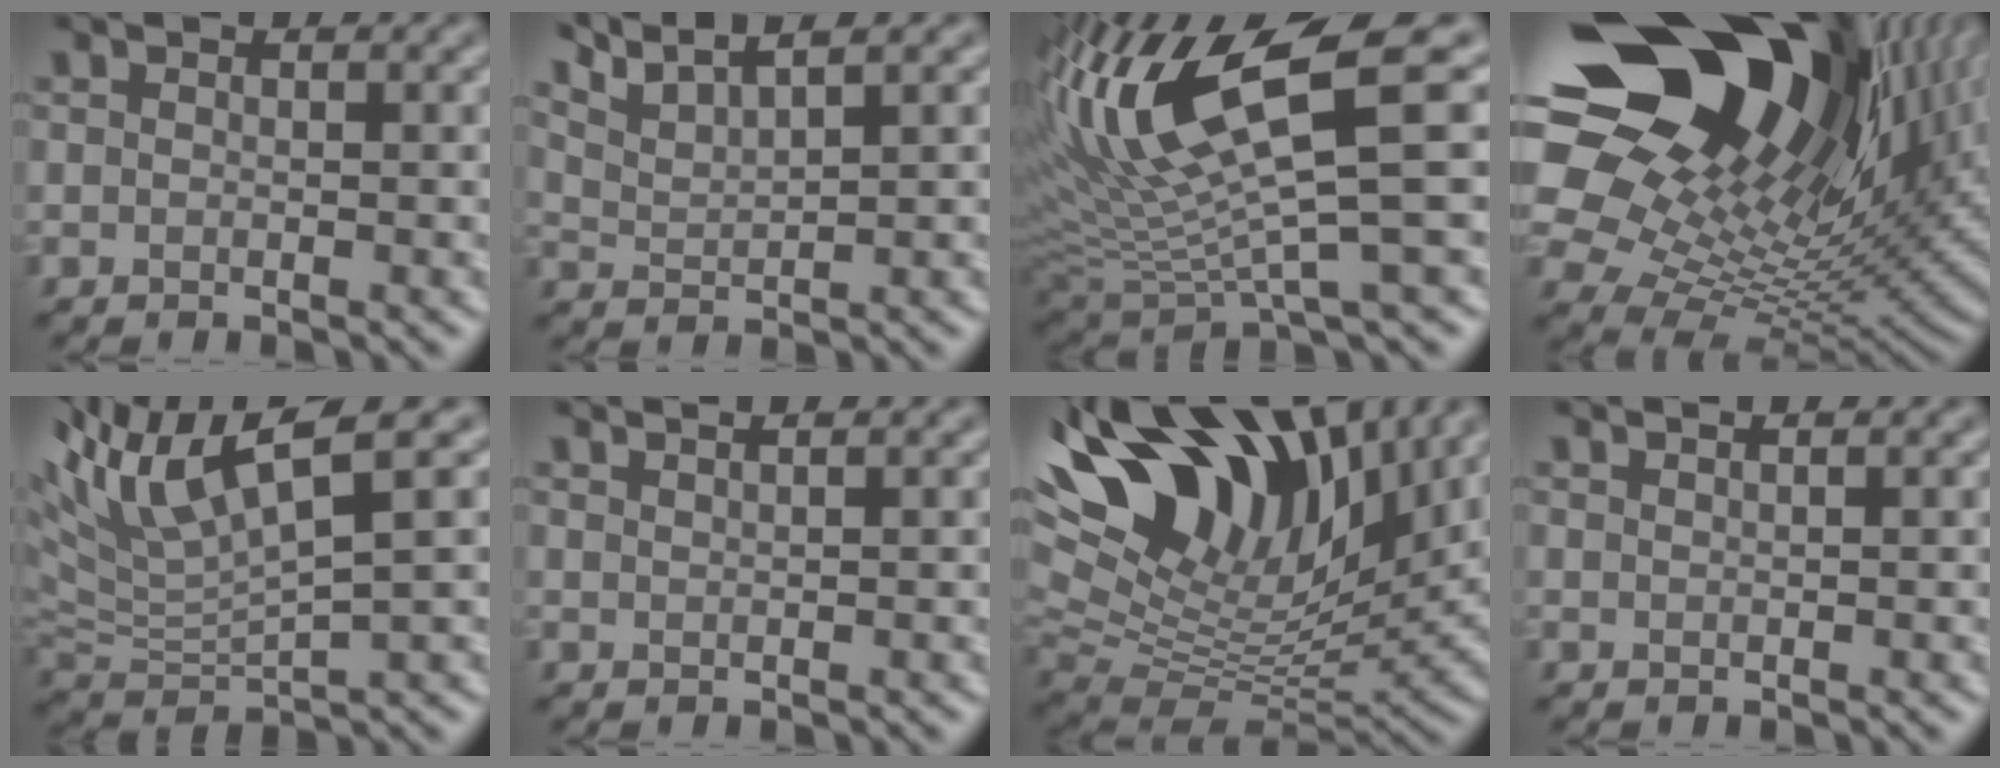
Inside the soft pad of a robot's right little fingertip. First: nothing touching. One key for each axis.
{"total": 4.8, "fx": 4.0, "fy": -2.5, "fz": -0.9, "tx": 0.005, "ty": 0.008, "tz": 0.070}
{"total": 10.1, "fx": 3.7, "fy": 0.5, "fz": 9.3, "tx": -0.195, "ty": 0.032, "tz": 0.072}
{"total": 17.9, "fx": 10.0, "fy": 9.3, "fz": 11.5, "tx": -0.216, "ty": 0.049, "tz": 0.167}
{"total": 6.9, "fx": 4.8, "fy": -0.6, "fz": 4.9, "tx": -0.103, "ty": 0.025, "tz": 0.086}
{"total": 1.3, "fx": 0.7, "fy": -1.0, "fz": -0.5, "tx": 0.002, "ty": -0.002, "tz": 0.014}
{"total": 13.5, "fx": 9.3, "fy": 4.7, "fz": 8.6, "tx": -0.180, "ty": 0.066, "tz": 0.158}
{"total": 0.9, "fx": 0.5, "fy": -0.7, "fz": -0.4, "tx": 0.001, "ty": -0.002, "tz": 0.010}